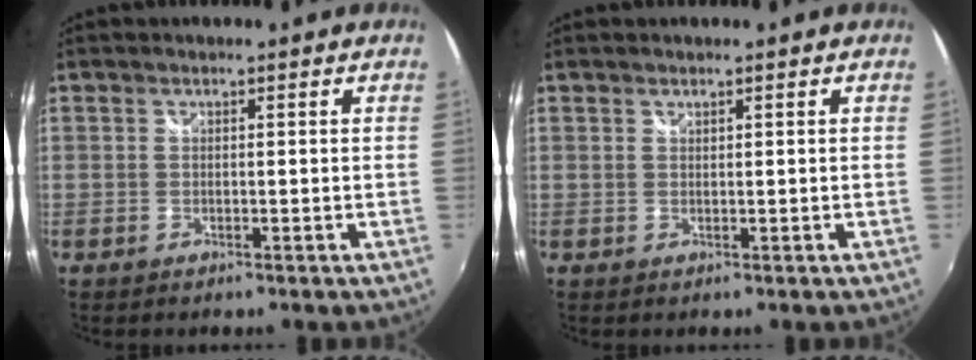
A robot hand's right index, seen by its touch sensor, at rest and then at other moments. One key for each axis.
{"total": 0.5, "fx": 0.5, "fy": -0.1, "fz": 0.0, "tx": 0.002, "ty": 0.000, "tz": 0.009}